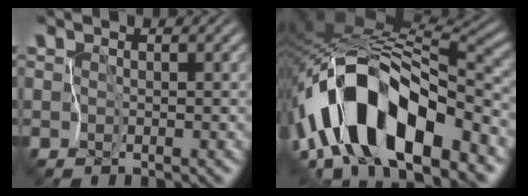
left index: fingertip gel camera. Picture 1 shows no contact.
{"total": 12.5, "force": [-6.2, 4.9, 9.8], "torque": [-0.171, 0.014, -0.098]}